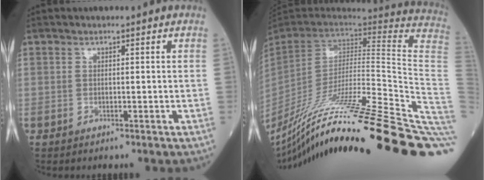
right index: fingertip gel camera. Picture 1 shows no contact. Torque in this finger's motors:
{"motor_torque": [-0.90, -1.25, 1.00, 0.21]}